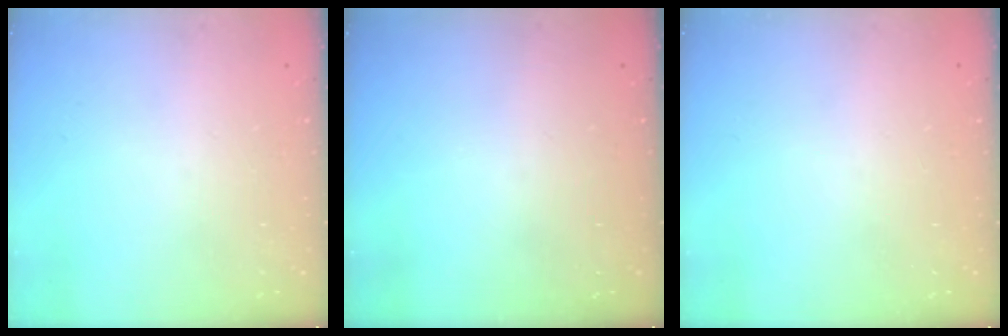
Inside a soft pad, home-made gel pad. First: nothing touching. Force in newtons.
{"total": 0.0}
{"total": 0.0}